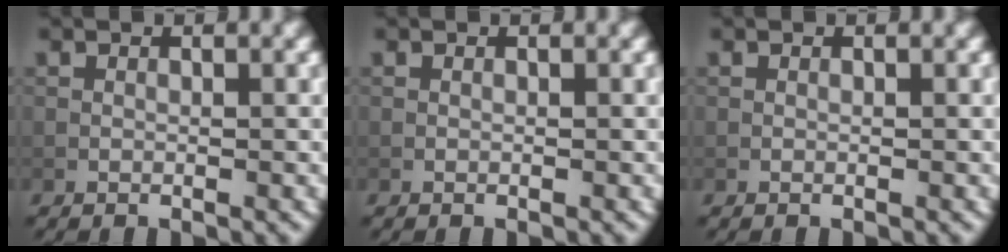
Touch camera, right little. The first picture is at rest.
{"total": 0.0}
{"total": 0.0}